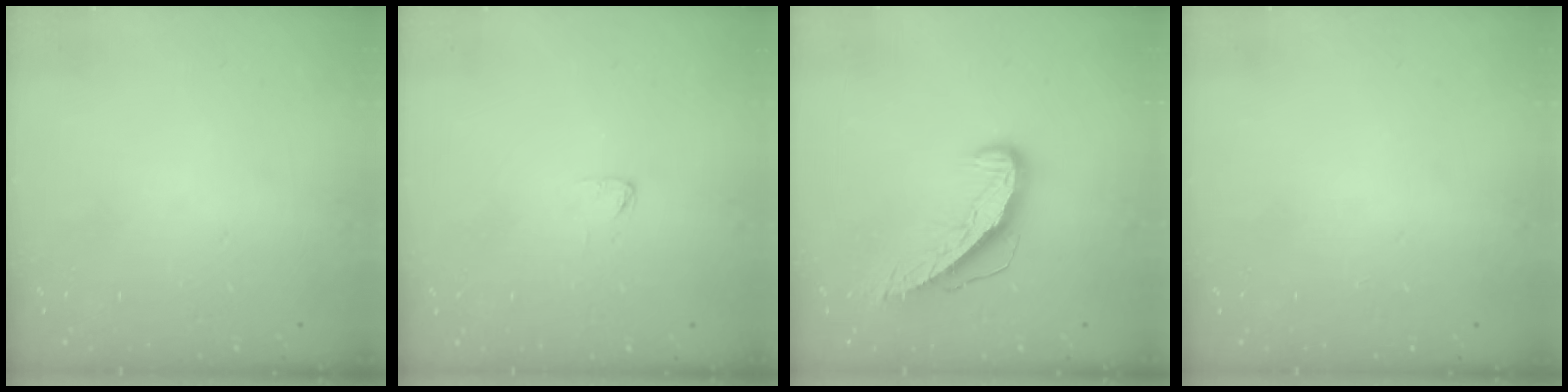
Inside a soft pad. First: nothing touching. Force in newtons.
{"total": 2.9, "press": 2.9, "slide": 0.1}
{"total": 9.5, "press": 9.5, "slide": 0.5}
{"total": 0.0}